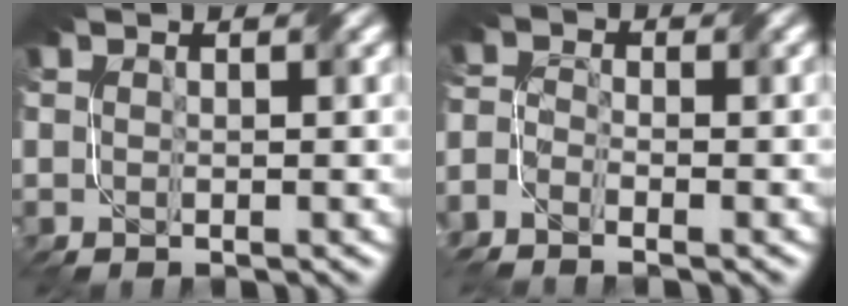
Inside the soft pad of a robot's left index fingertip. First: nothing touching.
{"total": 3.6, "force": [-3.5, 0.7, 0.3], "torque": [-0.009, -0.002, -0.045]}